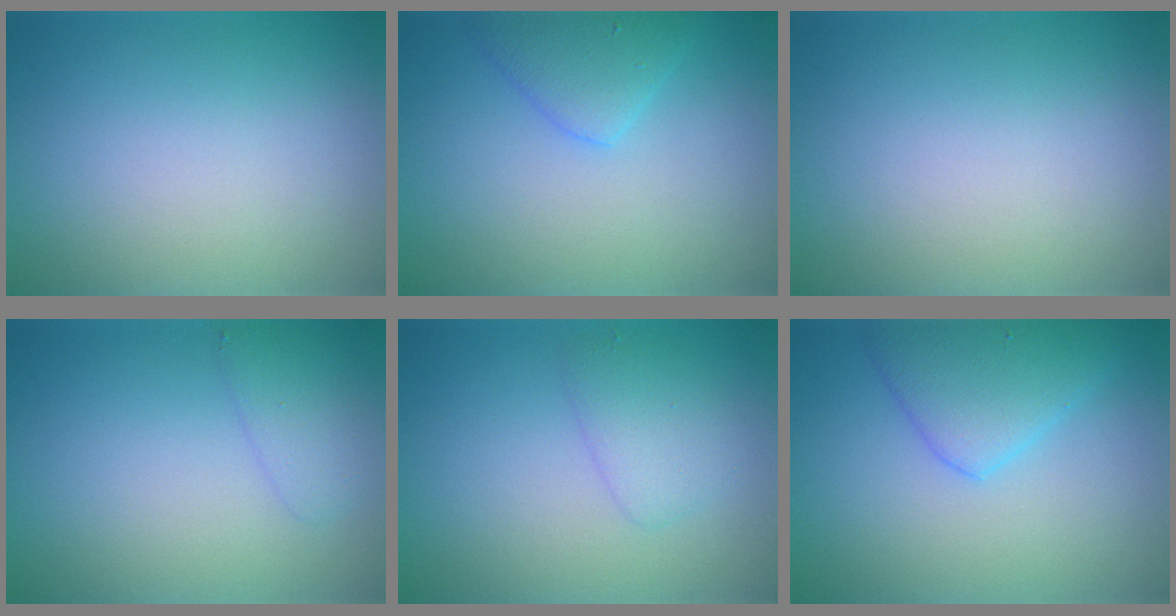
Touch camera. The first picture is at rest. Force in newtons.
{"total": 2.8, "press": 2.8, "slide": 0.2}
{"total": 0.0}
{"total": 1.9, "press": 1.9, "slide": 0.1}
{"total": 2.2, "press": 2.2, "slide": 0.2}
{"total": 3.9, "press": 3.9, "slide": 0.2}